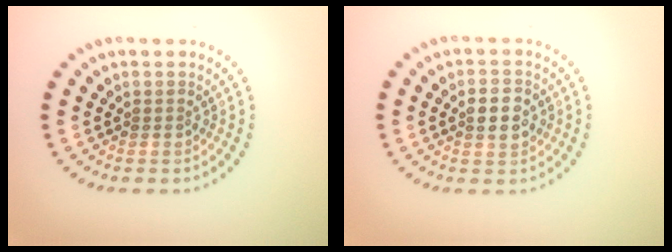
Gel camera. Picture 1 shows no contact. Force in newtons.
{"total": 2.9, "press": 2.9, "slide": 0.0}